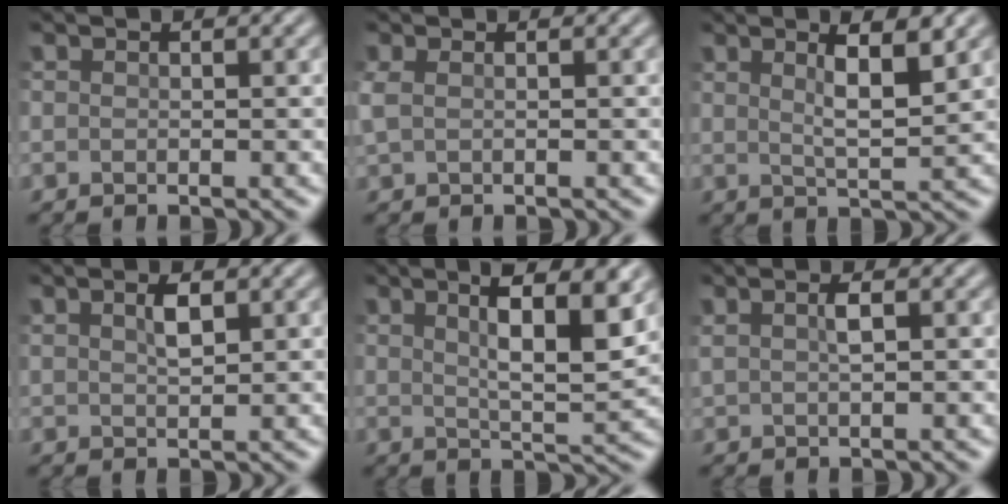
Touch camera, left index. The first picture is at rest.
{"total": 1.4, "force": [0.5, 0.7, 1.2], "torque": [-0.031, 0.002, 0.008]}
{"total": 4.5, "force": [2.0, 0.9, 3.9], "torque": [-0.064, -0.002, 0.031]}
{"total": 1.8, "force": [0.8, 0.6, 1.5], "torque": [-0.032, 0.001, 0.016]}
{"total": 7.6, "force": [3.0, 1.9, 6.8], "torque": [-0.097, 0.005, 0.048]}
{"total": 1.6, "force": [0.5, 0.4, 1.5], "torque": [-0.029, 0.001, 0.008]}